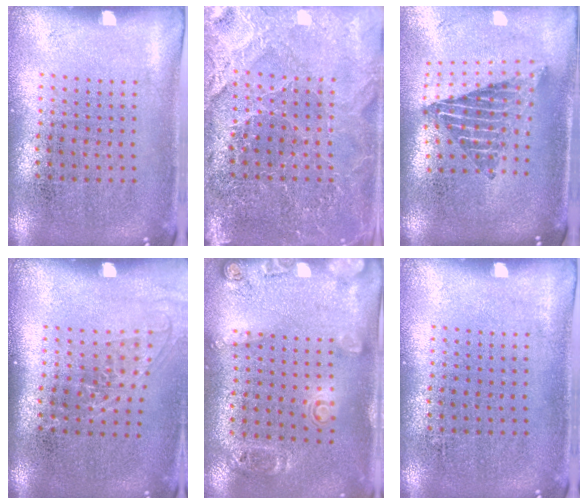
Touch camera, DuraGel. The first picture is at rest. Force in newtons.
{"total": 3.8, "press": 3.7, "slide": 1.1}
{"total": 2.2, "press": 1.6, "slide": 1.5}
{"total": 1.2, "press": 1.0, "slide": 0.7}
{"total": 1.8, "press": 1.2, "slide": 1.4}
{"total": 0.0}